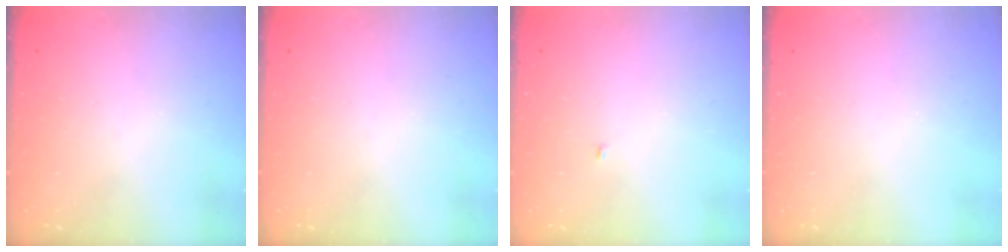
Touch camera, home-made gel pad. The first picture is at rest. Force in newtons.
{"total": 0.0}
{"total": 1.9, "press": 1.9, "slide": 0.2}
{"total": 0.0}